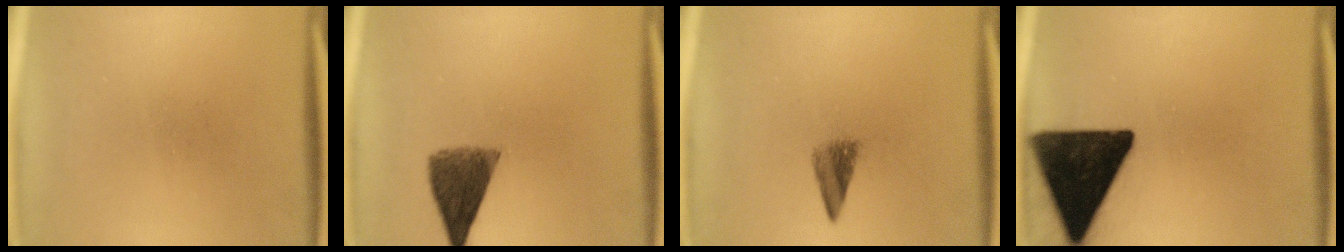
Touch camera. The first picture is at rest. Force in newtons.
{"total": 7.6}
{"total": 2.9}
{"total": 17.7}